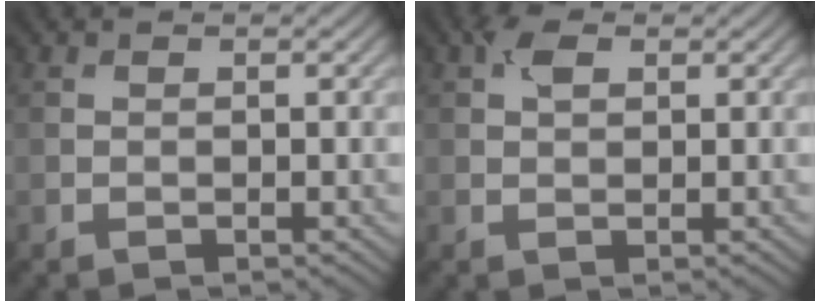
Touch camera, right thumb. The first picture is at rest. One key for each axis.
{"total": 2.3, "fx": 1.0, "fy": 1.3, "fz": 1.6, "tx": -0.033, "ty": 0.007, "tz": 0.015}